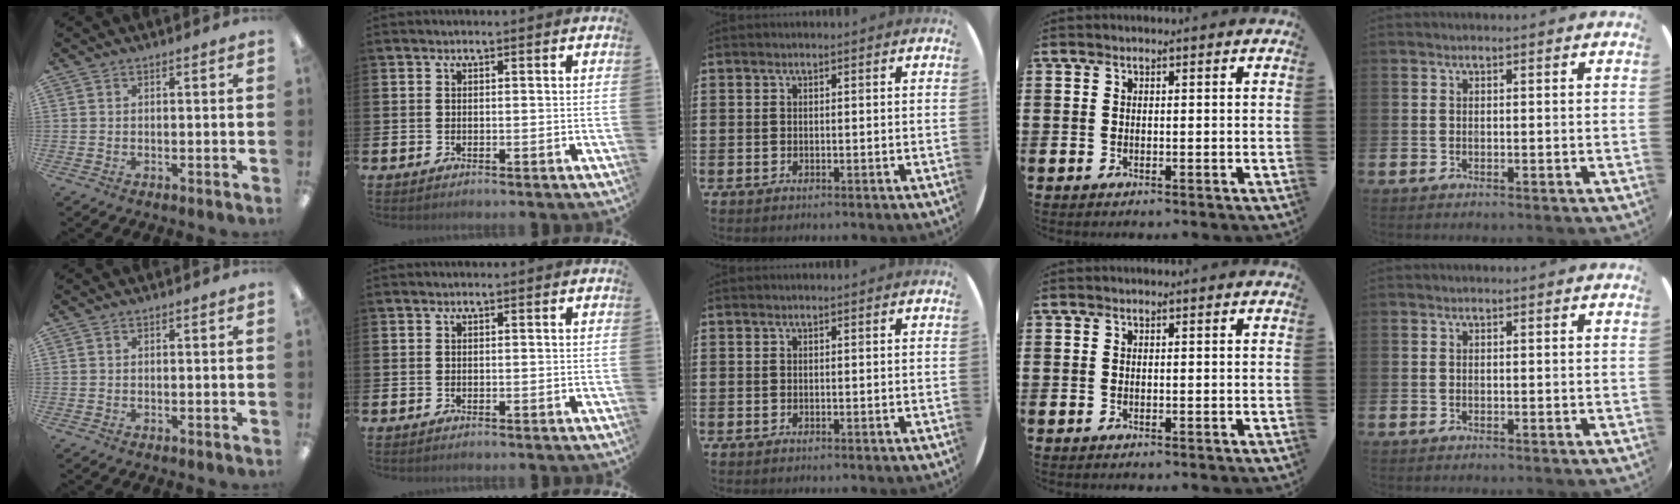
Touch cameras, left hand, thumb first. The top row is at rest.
{}